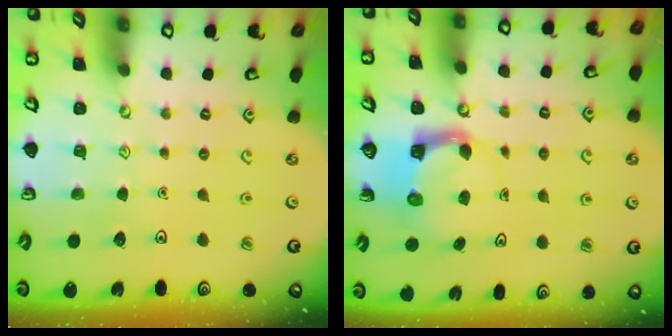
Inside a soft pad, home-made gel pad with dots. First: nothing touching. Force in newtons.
{"total": 3.8, "press": 3.8, "slide": 0.4}